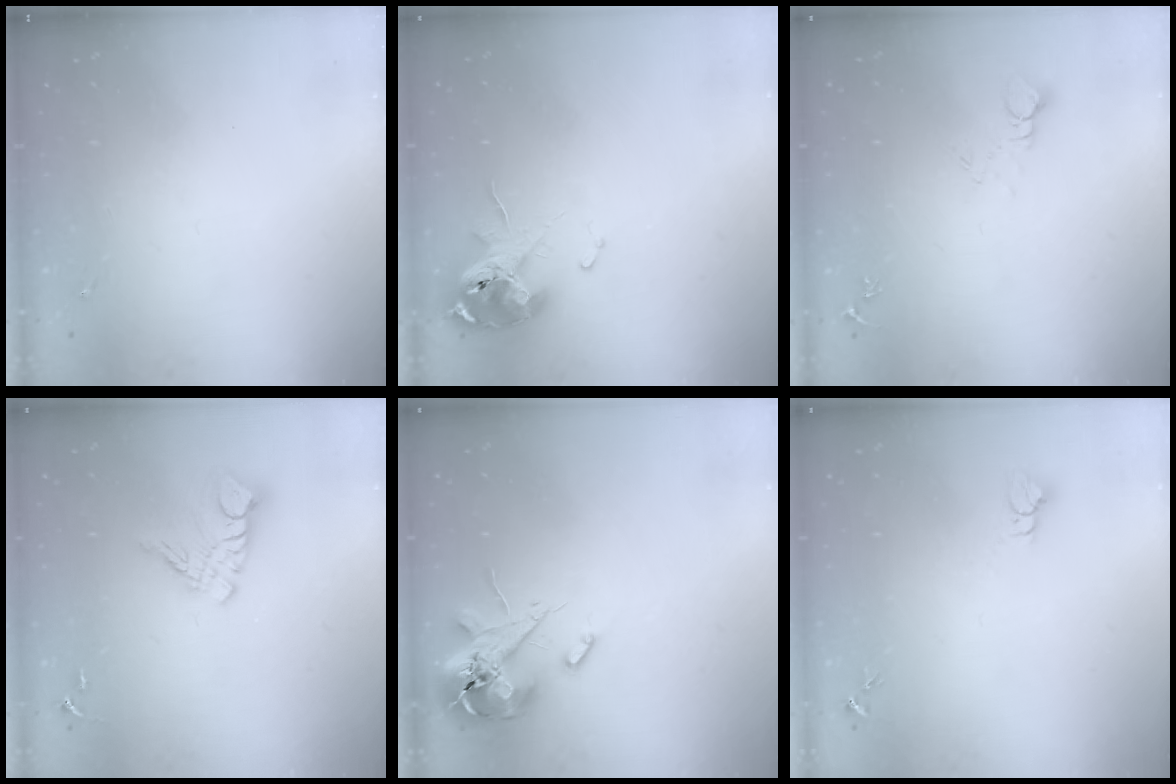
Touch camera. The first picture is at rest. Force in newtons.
{"total": 11.9, "press": 11.8, "slide": 1.4}
{"total": 6.0, "press": 6.0, "slide": 0.5}
{"total": 10.3, "press": 10.3, "slide": 0.9}
{"total": 13.0, "press": 12.8, "slide": 2.1}
{"total": 3.0, "press": 3.0, "slide": 0.1}